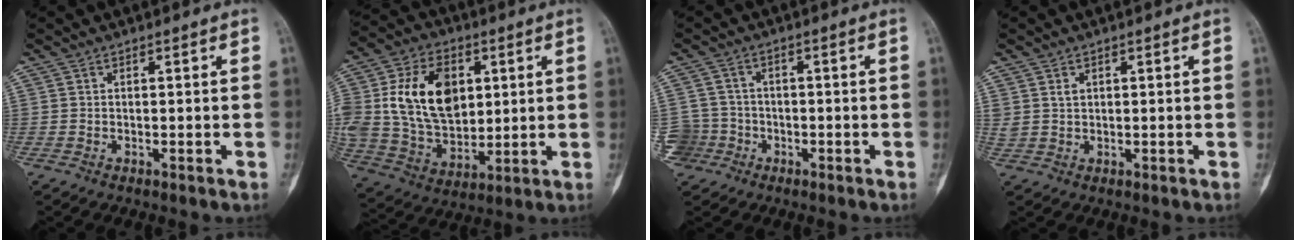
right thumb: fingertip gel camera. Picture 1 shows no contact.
{"total": 19.3, "force": [4.2, 13.0, 13.6], "torque": [-0.226, -0.005, 0.087]}
{"total": 6.1, "force": [-2.3, 5.6, 0.2], "torque": [0.009, 0.021, -0.038]}
{"total": 2.0, "force": [0.9, 1.4, 1.0], "torque": [-0.017, 0.000, 0.023]}